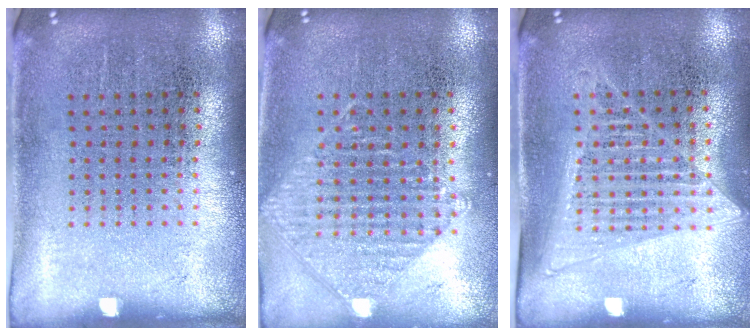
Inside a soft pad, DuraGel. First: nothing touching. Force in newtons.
{"total": 0.9, "press": 0.9, "slide": 0.1}
{"total": 1.4, "press": 1.2, "slide": 0.6}